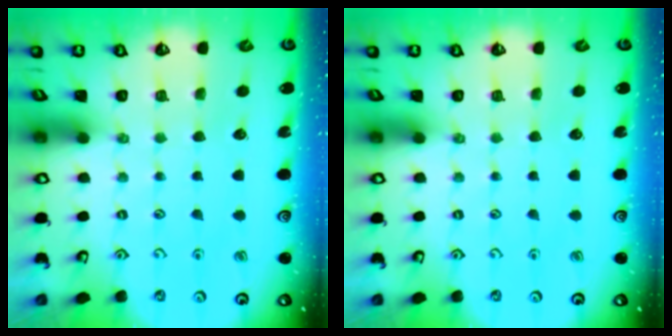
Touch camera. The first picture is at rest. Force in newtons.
{"total": 0.0}